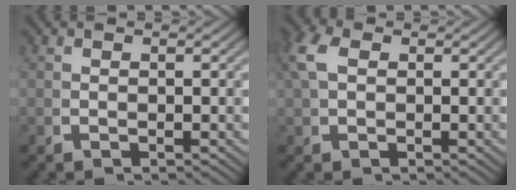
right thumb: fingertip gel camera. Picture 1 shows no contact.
{"total": 2.4, "force": [1.1, 1.5, 1.5], "torque": [-0.045, -0.004, 0.026]}